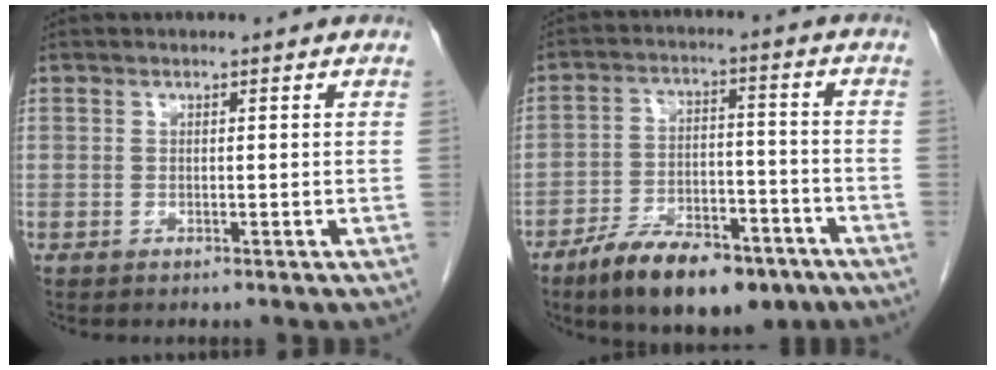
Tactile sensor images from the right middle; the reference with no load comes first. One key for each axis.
{"total": 13.6, "fx": -9.4, "fy": 5.4, "fz": 8.2, "tx": -0.126, "ty": 0.001, "tz": -0.153}